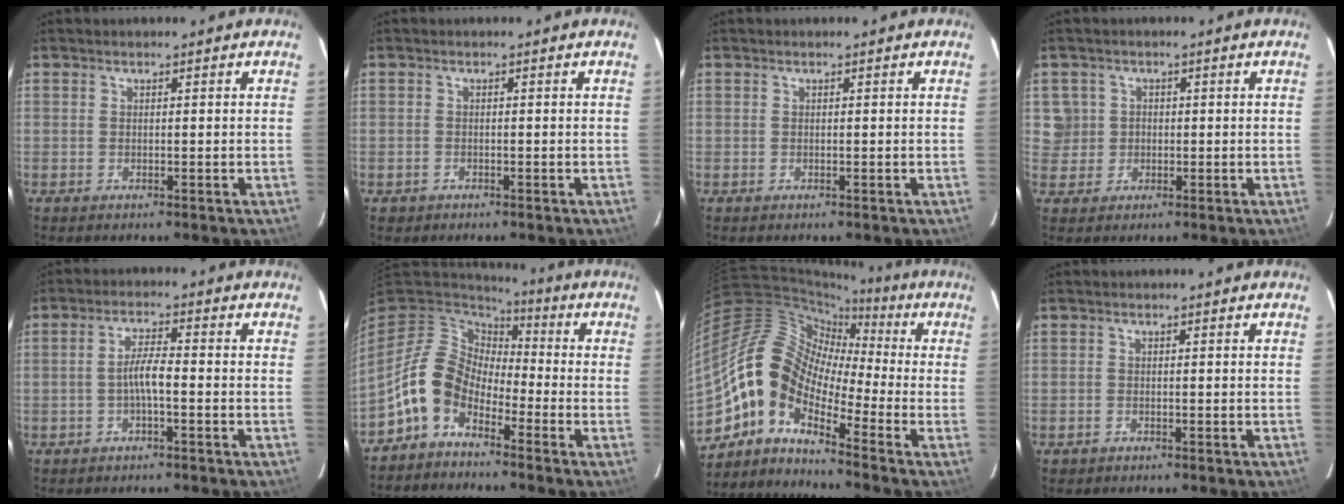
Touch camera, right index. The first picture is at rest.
{"total": 1.2, "force": [-0.7, 0.9, 0.2], "torque": [-0.008, 0.002, -0.008]}
{"total": 0.0}
{"total": 4.1, "force": [0.2, 4.1, 0.3], "torque": [0.005, 0.023, 0.011]}
{"total": 3.7, "force": [-1.3, 0.5, 3.4], "torque": [-0.070, 0.008, -0.025]}
{"total": 10.5, "force": [-5.7, 6.9, 5.5], "torque": [-0.114, 0.022, -0.121]}
{"total": 11.8, "force": [-5.2, 6.4, 8.3], "torque": [-0.140, 0.019, -0.123]}
{"total": 0.7, "force": [-0.5, 0.5, 0.1], "torque": [-0.004, 0.001, -0.007]}